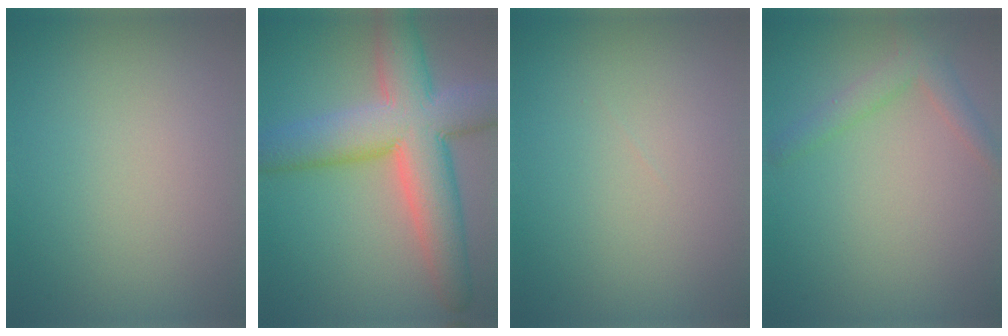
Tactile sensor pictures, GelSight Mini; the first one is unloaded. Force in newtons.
{"total": 10.4, "press": 10.4, "slide": 0.4}
{"total": 0.0}
{"total": 2.3, "press": 2.3, "slide": 0.3}